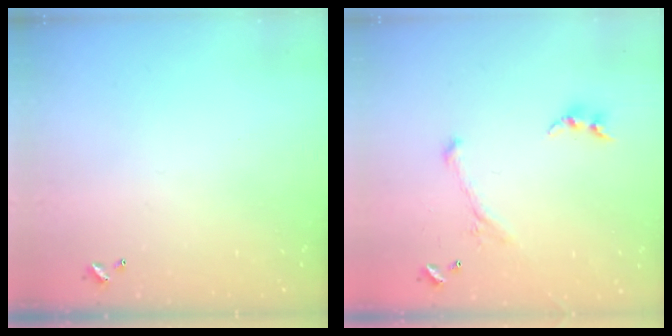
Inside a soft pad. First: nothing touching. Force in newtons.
{"total": 2.8, "press": 2.6, "slide": 0.9}